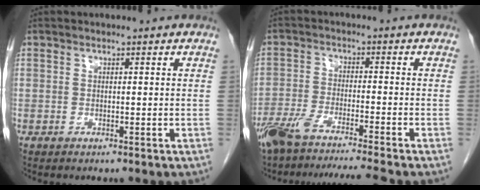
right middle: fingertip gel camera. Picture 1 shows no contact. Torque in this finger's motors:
{"motor_torque": [1.17, -0.96, 0.11, 0.11]}